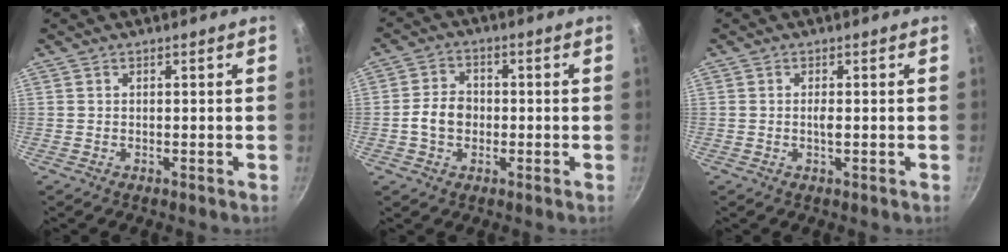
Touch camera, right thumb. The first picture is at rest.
{"total": 6.0, "force": [-1.0, 4.7, 3.6], "torque": [-0.047, 0.020, -0.024]}
{"total": 1.7, "force": [0.1, 0.3, 1.7], "torque": [-0.035, -0.003, 0.002]}